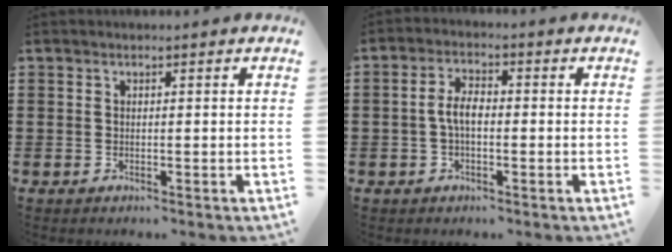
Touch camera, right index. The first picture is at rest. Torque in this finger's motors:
{"motor_torque": [0.17, -0.10, 0.21, 0.10]}